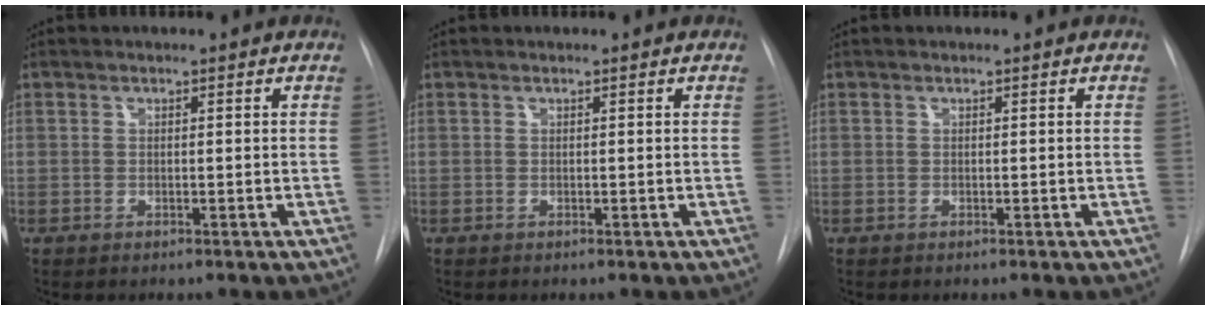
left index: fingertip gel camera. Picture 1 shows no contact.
{"total": 0.0}
{"total": 0.0}